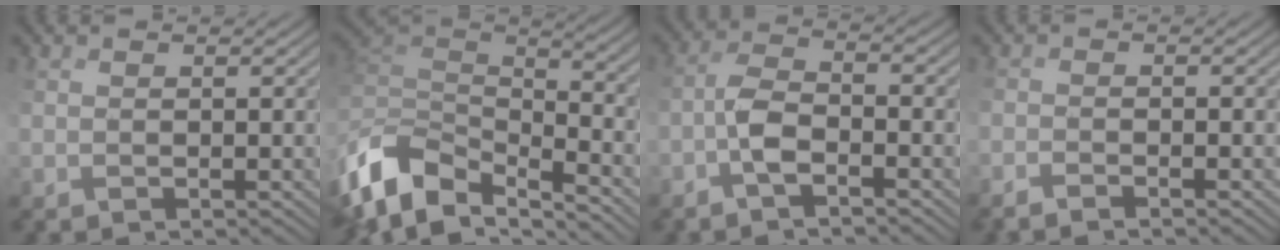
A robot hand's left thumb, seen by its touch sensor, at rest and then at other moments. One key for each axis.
{"total": 9.6, "fx": -3.6, "fy": 5.6, "fz": 7.0, "tx": -0.175, "ty": -0.008, "tz": -0.058}
{"total": 3.2, "fx": -1.8, "fy": 0.3, "fz": 2.6, "tx": -0.050, "ty": 0.014, "tz": -0.045}
{"total": 2.2, "fx": -2.1, "fy": -0.2, "fz": 0.8, "tx": -0.012, "ty": -0.002, "tz": -0.043}